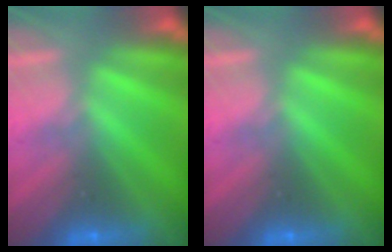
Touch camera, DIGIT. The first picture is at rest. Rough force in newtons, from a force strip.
{"total": 0.0}